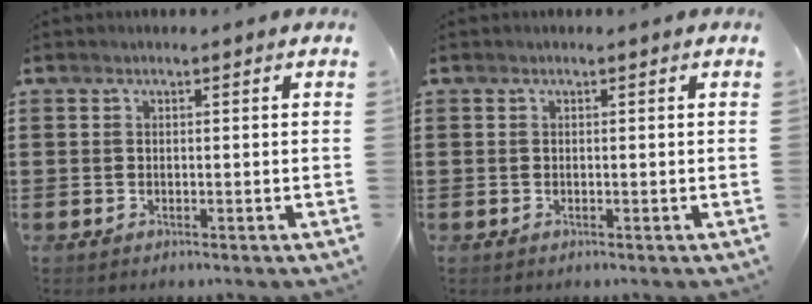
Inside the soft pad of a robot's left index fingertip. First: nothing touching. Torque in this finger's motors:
{"motor_torque": [0.00, 0.00, 0.00, 0.01]}